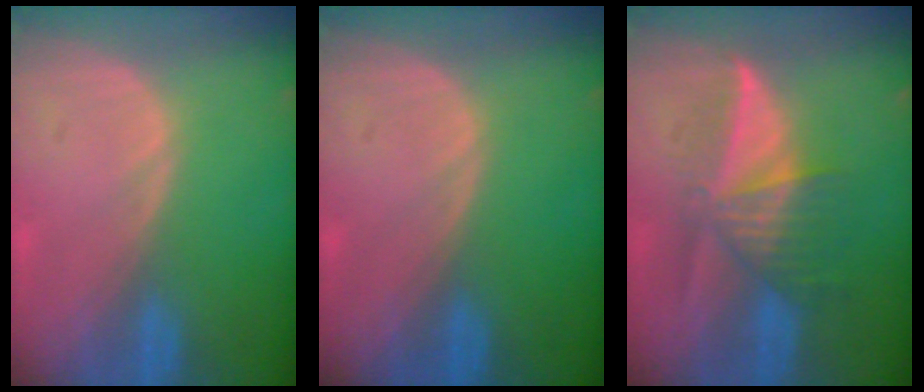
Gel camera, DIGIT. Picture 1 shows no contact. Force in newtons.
{"total": 0.0}
{"total": 6.5, "press": 6.4, "slide": 0.8}